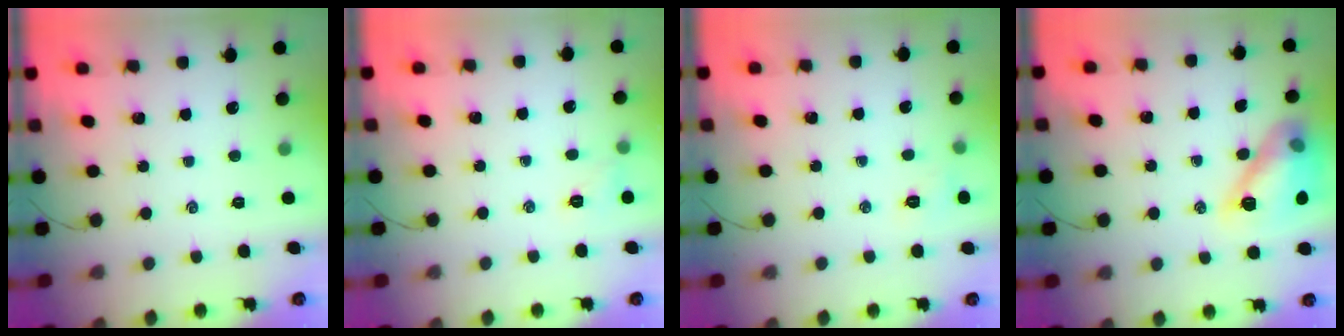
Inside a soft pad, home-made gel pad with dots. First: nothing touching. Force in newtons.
{"total": 6.2, "press": 6.0, "slide": 1.3}
{"total": 5.2, "press": 5.0, "slide": 1.3}
{"total": 14.3, "press": 14.2, "slide": 1.1}